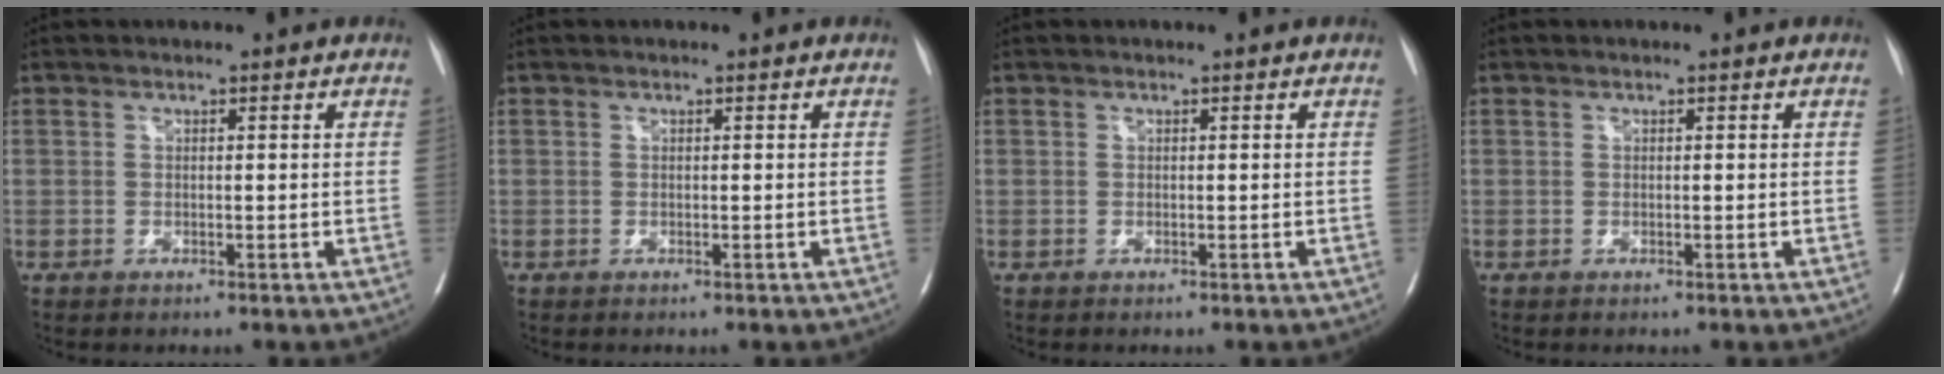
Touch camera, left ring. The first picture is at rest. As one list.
[{"total": 0.0}, {"total": 0.0}, {"total": 0.0}]